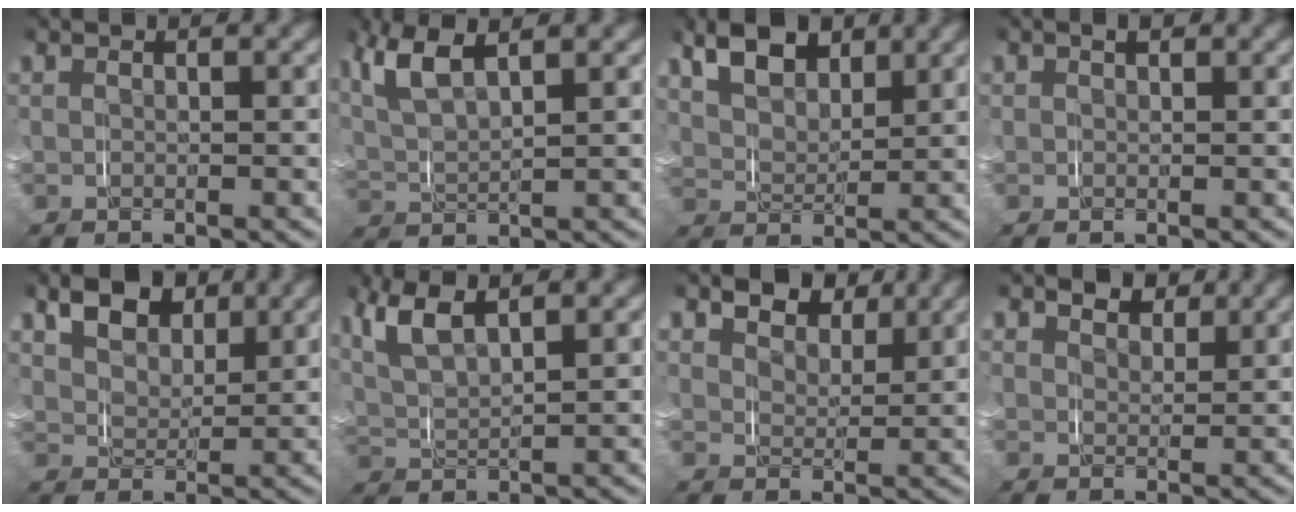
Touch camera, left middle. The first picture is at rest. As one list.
[{"total": 5.8, "force": [2.2, 3.4, 4.1], "torque": [-0.116, -0.006, 0.037]}, {"total": 7.3, "force": [3.3, 5.0, 4.1], "torque": [-0.085, 0.008, 0.041]}, {"total": 0.5, "force": [0.1, 0.3, 0.4], "torque": [-0.005, 0.001, 0.002]}, {"total": 6.5, "force": [3.2, 4.4, 3.5], "torque": [-0.068, 0.008, 0.040]}, {"total": 6.4, "force": [2.6, 3.9, 4.3], "torque": [-0.116, -0.003, 0.040]}, {"total": 4.0, "force": [2.9, 2.2, 1.8], "torque": [-0.033, 0.000, 0.041]}, {"total": 2.3, "force": [1.7, 1.2, 0.9], "torque": [-0.014, -0.005, 0.028]}]